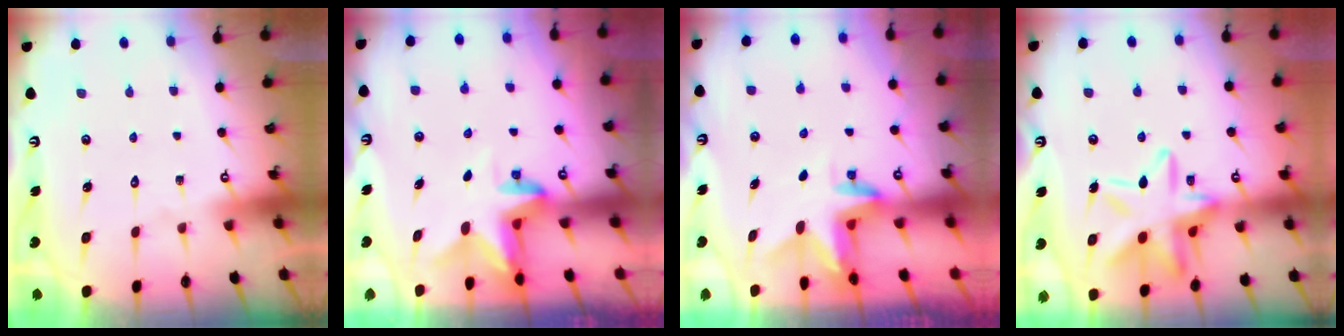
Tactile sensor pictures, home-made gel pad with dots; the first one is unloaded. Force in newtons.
{"total": 3.2, "press": 3.2, "slide": 0.3}
{"total": 3.1, "press": 3.1, "slide": 0.2}
{"total": 18.2, "press": 18.1, "slide": 1.4}